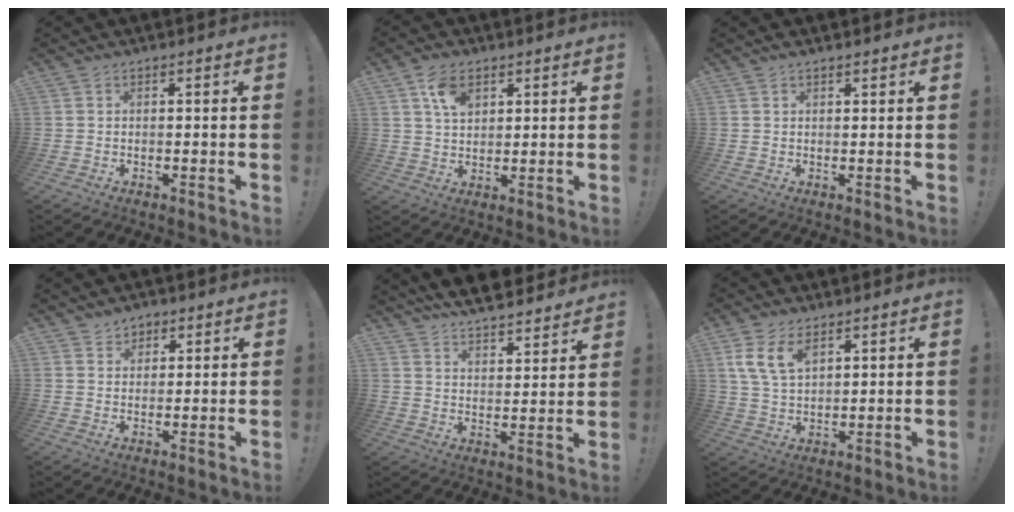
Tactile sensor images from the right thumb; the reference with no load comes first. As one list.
[{"total": 7.1, "force": [3.7, 4.5, 4.0], "torque": [-0.055, -0.010, 0.067]}, {"total": 1.2, "force": [1.1, 0.4, 0.2], "torque": [0.011, -0.007, 0.018]}, {"total": 3.1, "force": [2.0, 2.3, 0.1], "torque": [0.004, -0.012, 0.035]}, {"total": 8.4, "force": [7.7, 2.1, 2.7], "torque": [-0.049, -0.060, 0.140]}, {"total": 8.8, "force": [4.7, 4.9, 5.7], "torque": [-0.115, -0.008, 0.091]}]